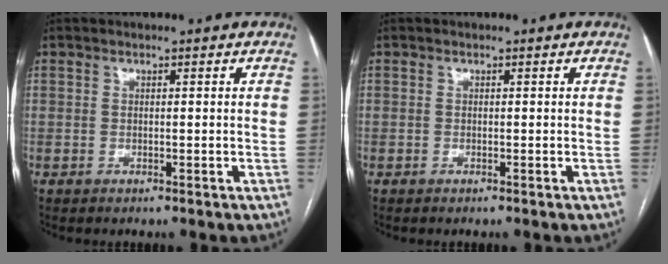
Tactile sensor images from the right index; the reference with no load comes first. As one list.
[{"total": 0.0}]